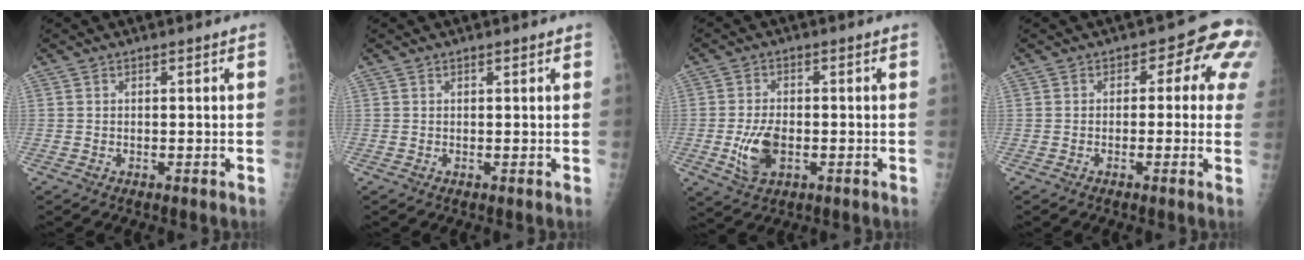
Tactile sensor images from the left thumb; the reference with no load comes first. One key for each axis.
{"total": 0.8, "fx": 0.5, "fy": 0.1, "fz": 0.6, "tx": -0.006, "ty": 0.002, "tz": 0.007}
{"total": 6.8, "fx": -1.7, "fy": 3.9, "fz": 5.3, "tx": -0.102, "ty": 0.002, "tz": -0.024}
{"total": 7.6, "fx": 1.2, "fy": 4.5, "fz": 6.0, "tx": -0.020, "ty": 0.019, "tz": 0.000}